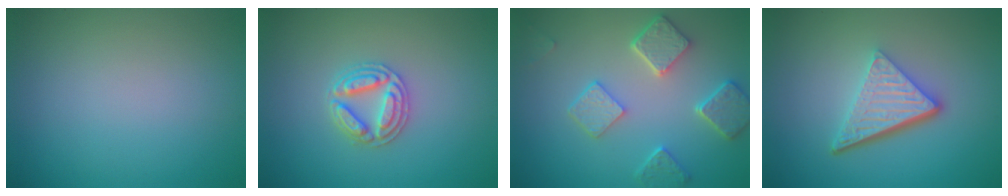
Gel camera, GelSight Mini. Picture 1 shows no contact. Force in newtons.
{"total": 2.9, "press": 2.9, "slide": 0.5}
{"total": 5.0, "press": 4.0, "slide": 3.0}
{"total": 5.4, "press": 3.6, "slide": 4.0}